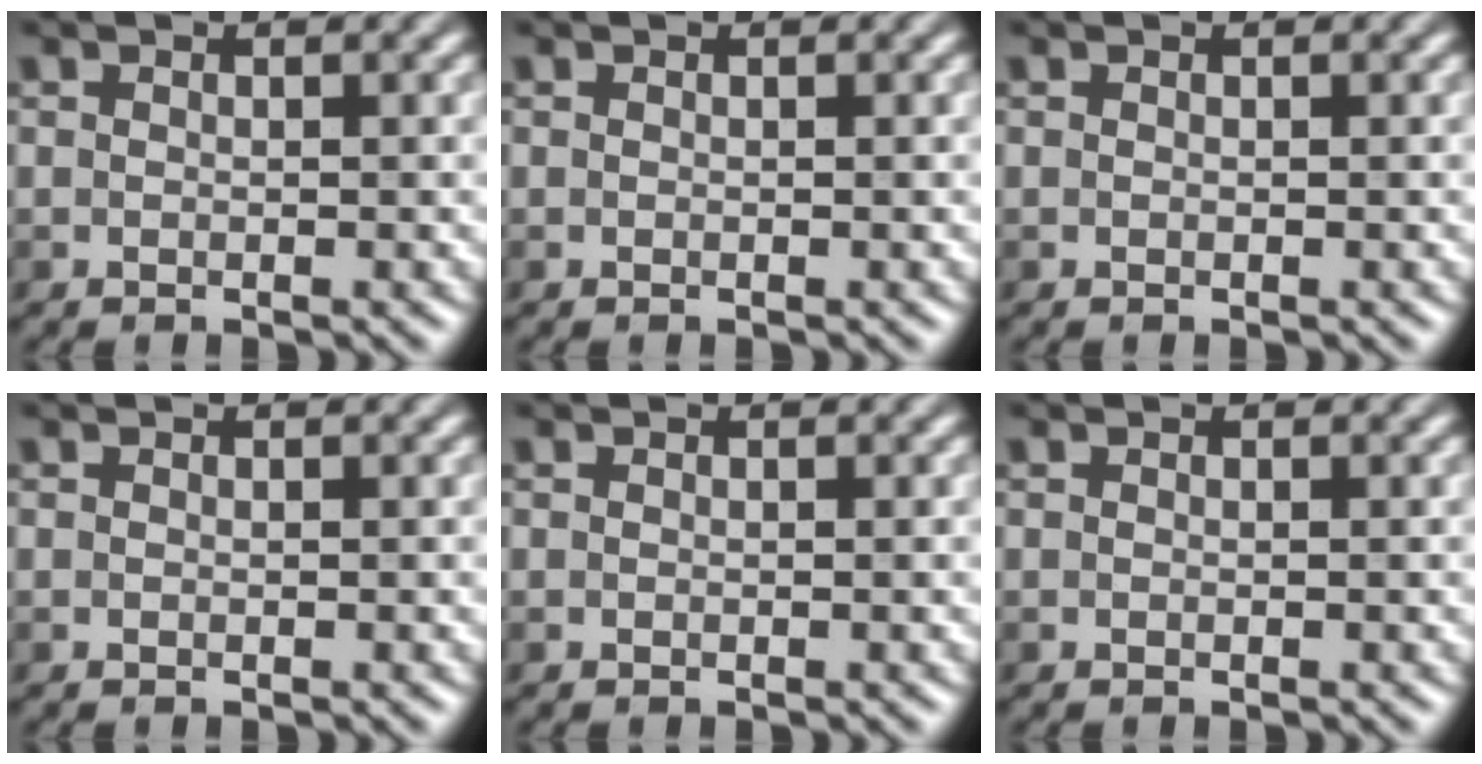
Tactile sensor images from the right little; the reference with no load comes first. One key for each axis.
{"total": 0.0}
{"total": 0.0}
{"total": 0.0}
{"total": 0.0}
{"total": 0.0}